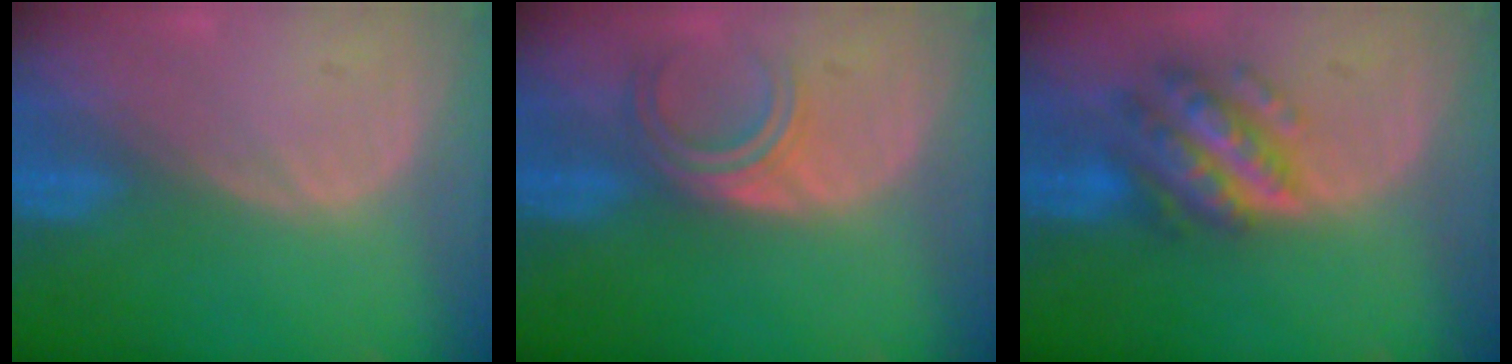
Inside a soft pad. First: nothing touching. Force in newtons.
{"total": 4.5, "press": 4.1, "slide": 1.9}
{"total": 7.6, "press": 7.6, "slide": 0.5}